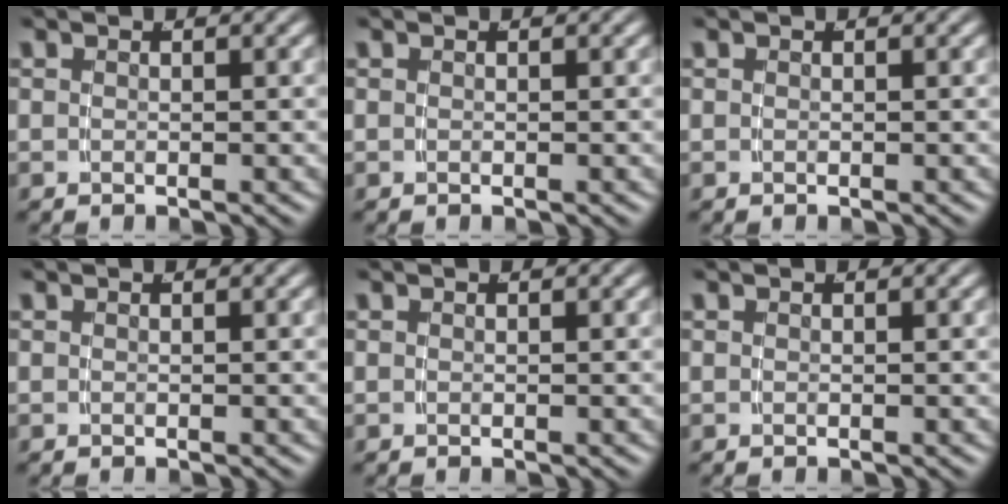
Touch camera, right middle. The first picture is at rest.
{"total": 0.0}
{"total": 0.0}
{"total": 0.0}
{"total": 0.0}
{"total": 1.2, "force": [-0.2, -1.2, -0.3], "torque": [0.015, -0.009, 0.005]}